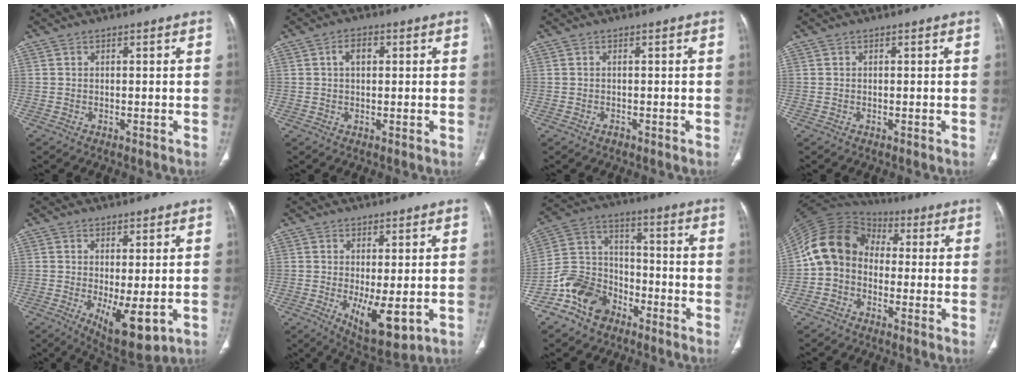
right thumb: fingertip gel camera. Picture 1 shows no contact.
{"total": 3.3, "force": [0.8, 2.0, 2.5], "torque": [-0.041, 0.008, 0.013]}
{"total": 0.5, "force": [-0.4, 0.3, 0.2], "torque": [-0.003, 0.000, -0.006]}
{"total": 0.0}
{"total": 8.7, "force": [-1.7, 3.1, 8.0], "torque": [-0.120, -0.025, -0.013]}
{"total": 8.9, "force": [-1.7, 3.3, 8.1], "torque": [-0.121, -0.027, -0.013]}
{"total": 11.8, "force": [-7.3, 8.1, 4.5], "torque": [-0.070, 0.066, -0.142]}
{"total": 12.4, "force": [-0.8, 10.1, 7.2], "torque": [-0.131, 0.043, -0.033]}